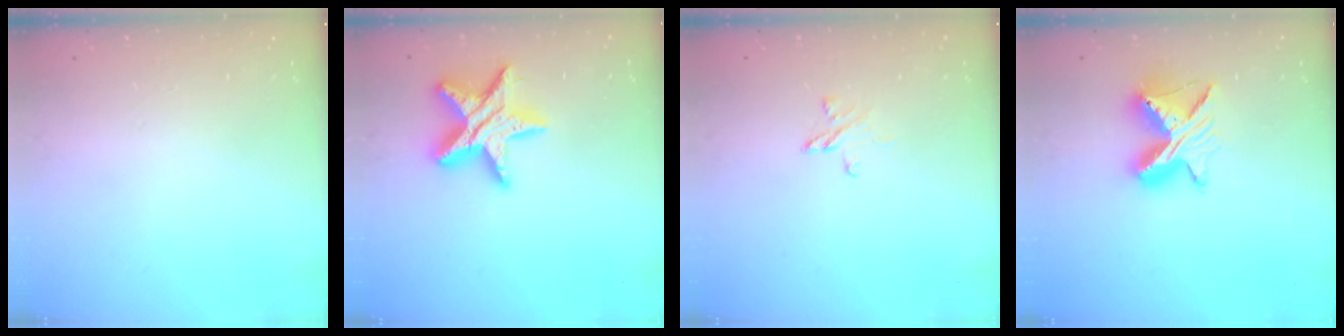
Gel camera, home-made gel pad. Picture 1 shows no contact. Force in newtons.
{"total": 15.3, "press": 15.2, "slide": 1.5}
{"total": 3.4, "press": 3.3, "slide": 0.3}
{"total": 9.8, "press": 9.8, "slide": 0.6}